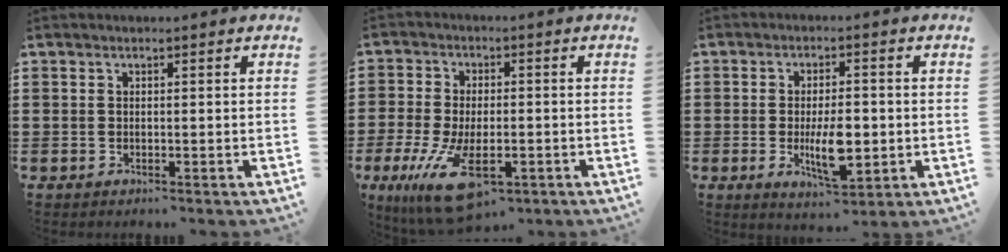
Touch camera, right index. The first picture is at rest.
{"total": 10.7, "force": [-4.9, 4.6, 8.3], "torque": [-0.189, -0.007, -0.090]}
{"total": 7.6, "force": [-1.2, 2.8, 6.9], "torque": [-0.130, -0.007, -0.025]}